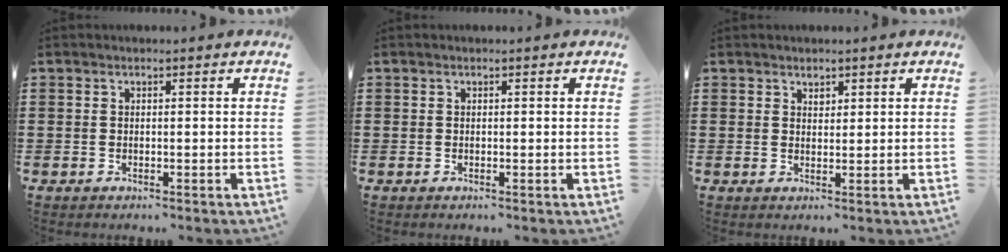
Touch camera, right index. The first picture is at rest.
{"total": 0.0}
{"total": 1.3, "force": [1.0, 0.8, 0.4], "torque": [-0.001, -0.002, 0.018]}